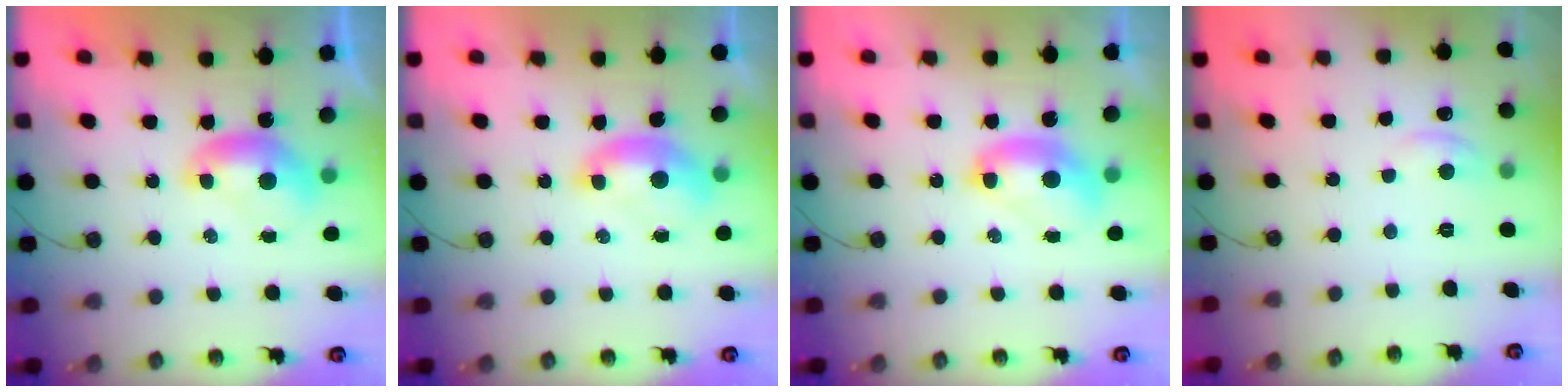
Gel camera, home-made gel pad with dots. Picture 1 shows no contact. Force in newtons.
{"total": 1.7, "press": 1.5, "slide": 0.6}
{"total": 2.7, "press": 2.7, "slide": 0.1}
{"total": 0.9, "press": 0.6, "slide": 0.7}